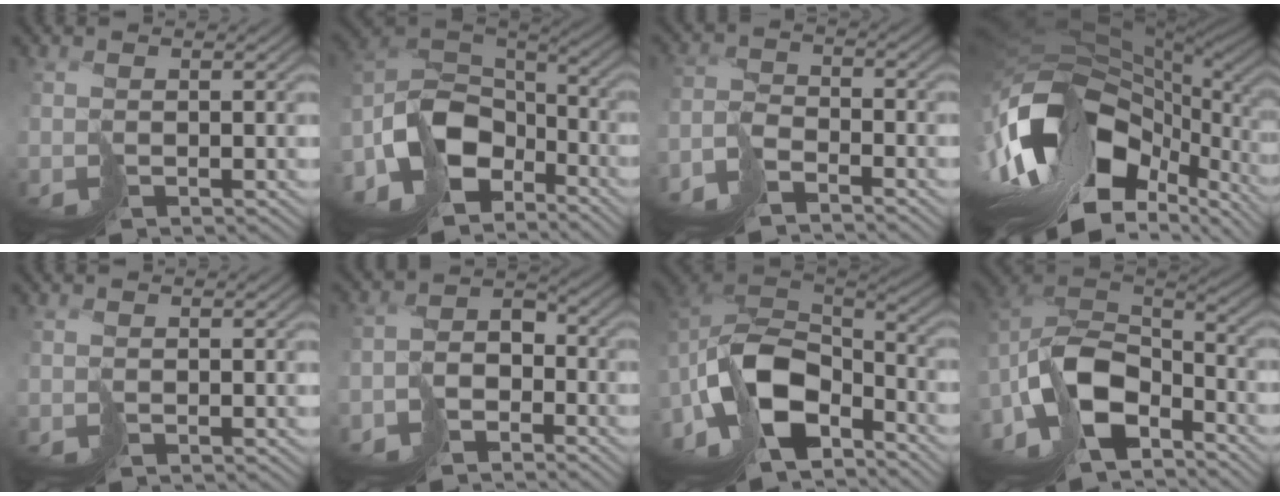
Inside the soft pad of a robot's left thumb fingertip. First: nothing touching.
{"total": 14.2, "force": [-6.4, 8.8, 9.2], "torque": [-0.223, -0.027, -0.121]}
{"total": 5.5, "force": [-5.1, 1.0, 1.7], "torque": [-0.026, 0.005, -0.112]}
{"total": 17.7, "force": [-5.6, 8.2, 14.6], "torque": [-0.285, -0.019, -0.068]}
{"total": 0.0}
{"total": 6.2, "force": [-5.0, 3.2, 2.0], "torque": [-0.024, -0.002, -0.098]}
{"total": 15.7, "force": [-7.9, 8.5, 10.6], "torque": [-0.260, -0.017, -0.141]}
{"total": 14.1, "force": [-8.2, 7.4, 8.8], "torque": [-0.211, -0.010, -0.156]}